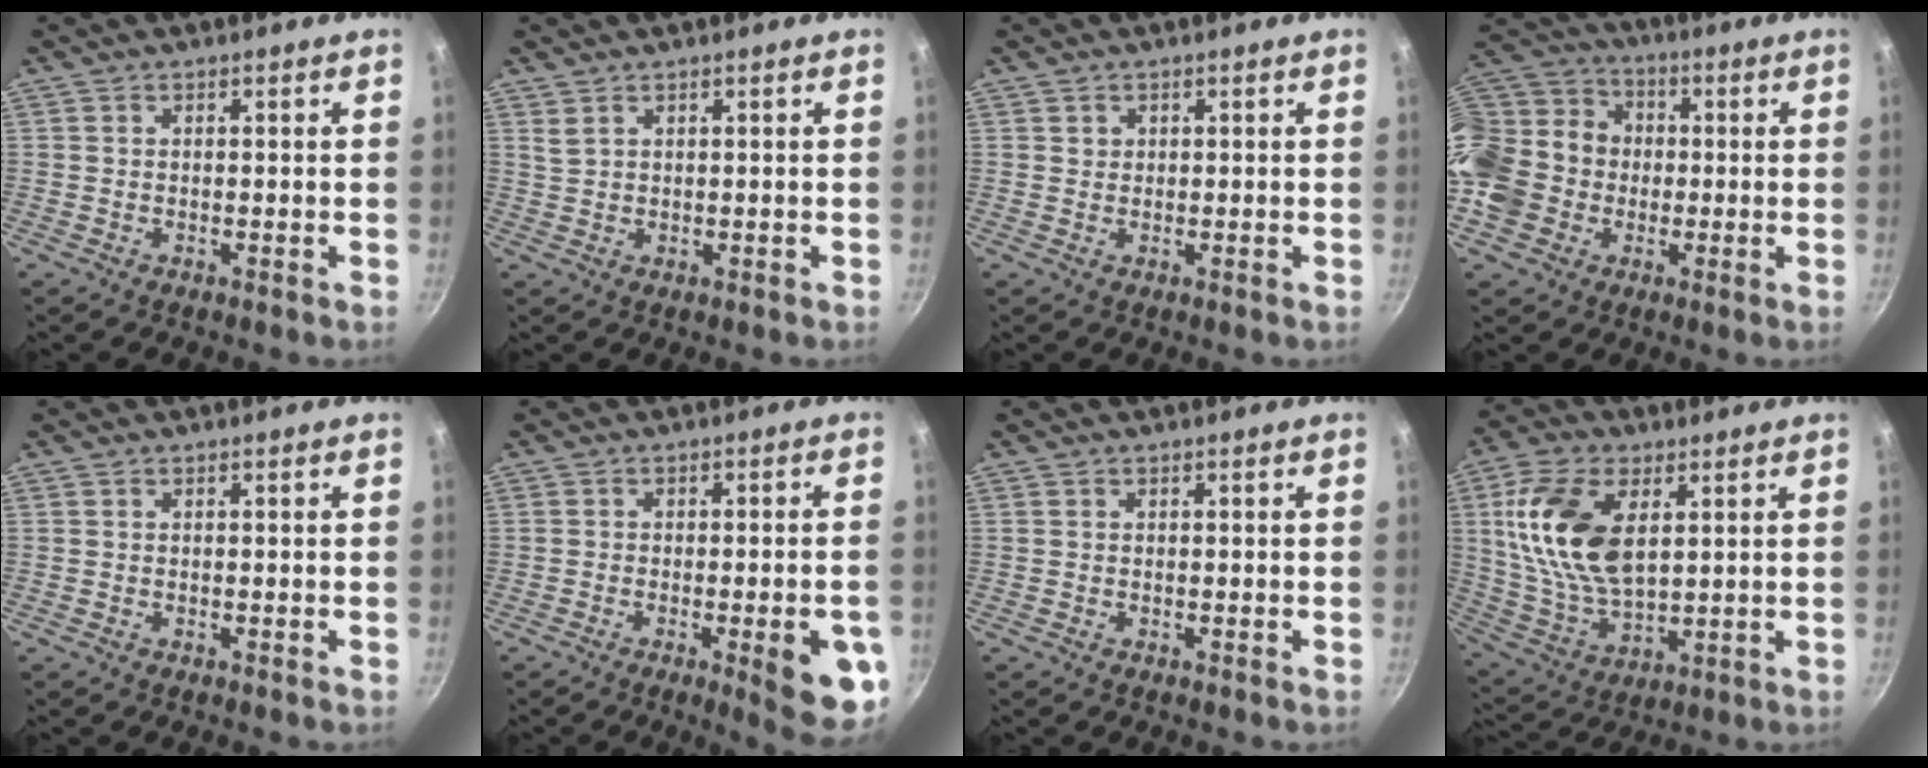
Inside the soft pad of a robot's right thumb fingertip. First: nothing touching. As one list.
[{"total": 1.6, "force": [1.1, 0.8, 0.7], "torque": [-0.011, -0.006, 0.026]}, {"total": 1.0, "force": [0.4, 0.9, 0.1], "torque": [0.005, 0.004, 0.006]}, {"total": 18.0, "force": [-2.4, 15.6, 8.7], "torque": [-0.163, 0.048, -0.045]}, {"total": 0.0}, {"total": 11.0, "force": [-3.6, 2.9, 10.0], "torque": [-0.096, 0.013, -0.041]}, {"total": 0.0}, {"total": 17.3, "force": [4.4, 9.7, 13.6], "torque": [-0.255, -0.011, 0.096]}]